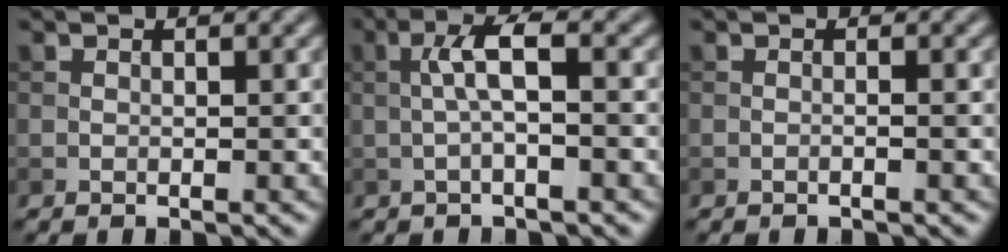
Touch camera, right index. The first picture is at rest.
{"total": 3.1, "force": [-0.1, 0.5, 3.0], "torque": [-0.058, 0.012, -0.007]}
{"total": 0.6, "force": [-0.3, 0.1, 0.6], "torque": [-0.009, -0.001, -0.009]}